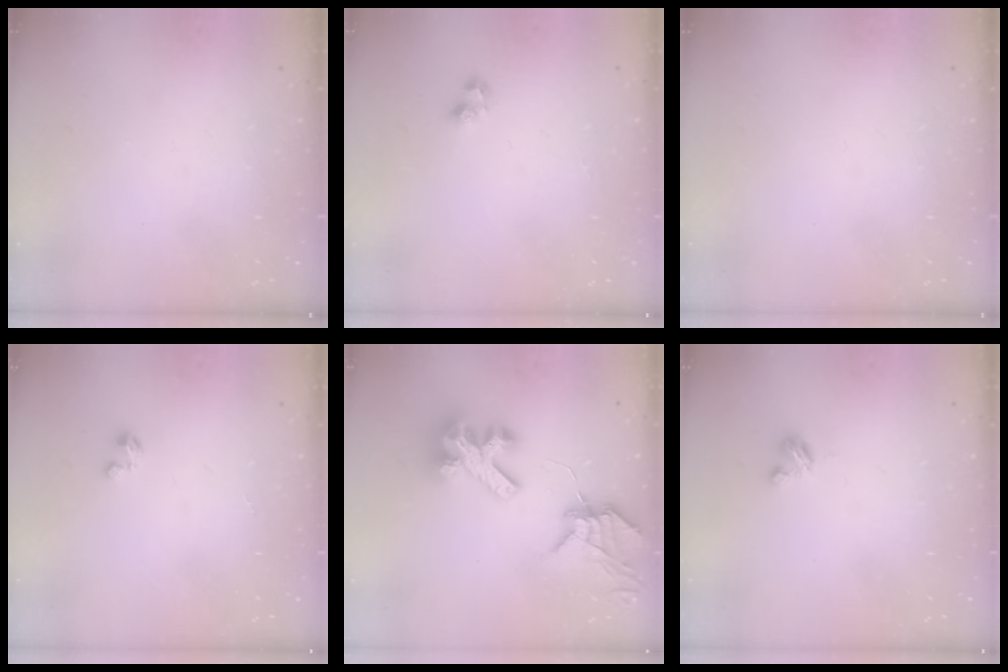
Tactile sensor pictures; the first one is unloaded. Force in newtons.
{"total": 3.5, "press": 3.4, "slide": 0.9}
{"total": 0.0}
{"total": 1.5, "press": 1.5, "slide": 0.1}
{"total": 11.8, "press": 11.7, "slide": 1.3}
{"total": 2.7, "press": 2.7, "slide": 0.3}